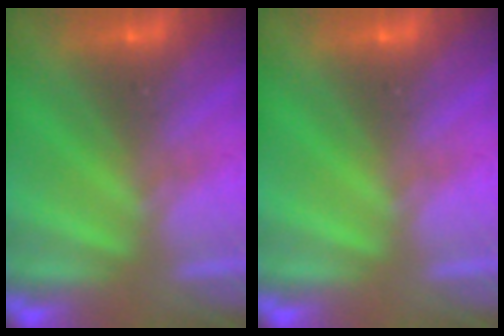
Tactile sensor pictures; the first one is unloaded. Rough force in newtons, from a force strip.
{"total": 0.0}